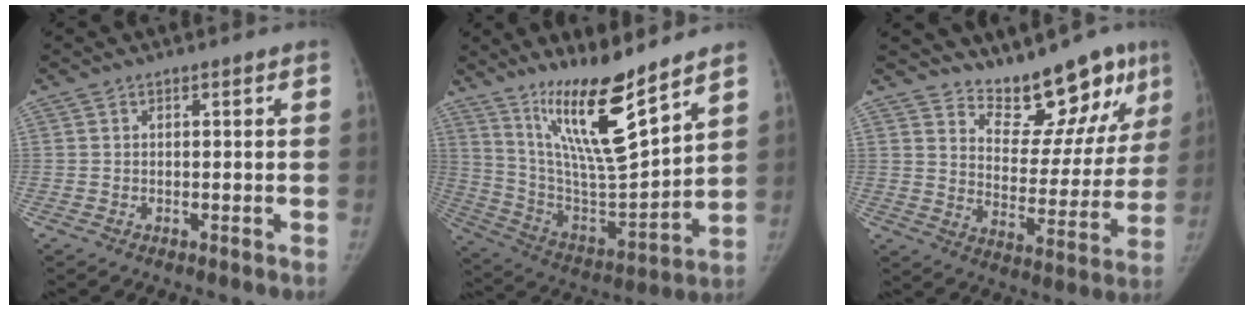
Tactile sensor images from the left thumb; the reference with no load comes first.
{"total": 19.1, "force": [13.2, 2.9, 13.5], "torque": [-0.207, -0.087, 0.250]}
{"total": 14.9, "force": [12.1, 5.7, 6.4], "torque": [-0.033, -0.092, 0.180]}